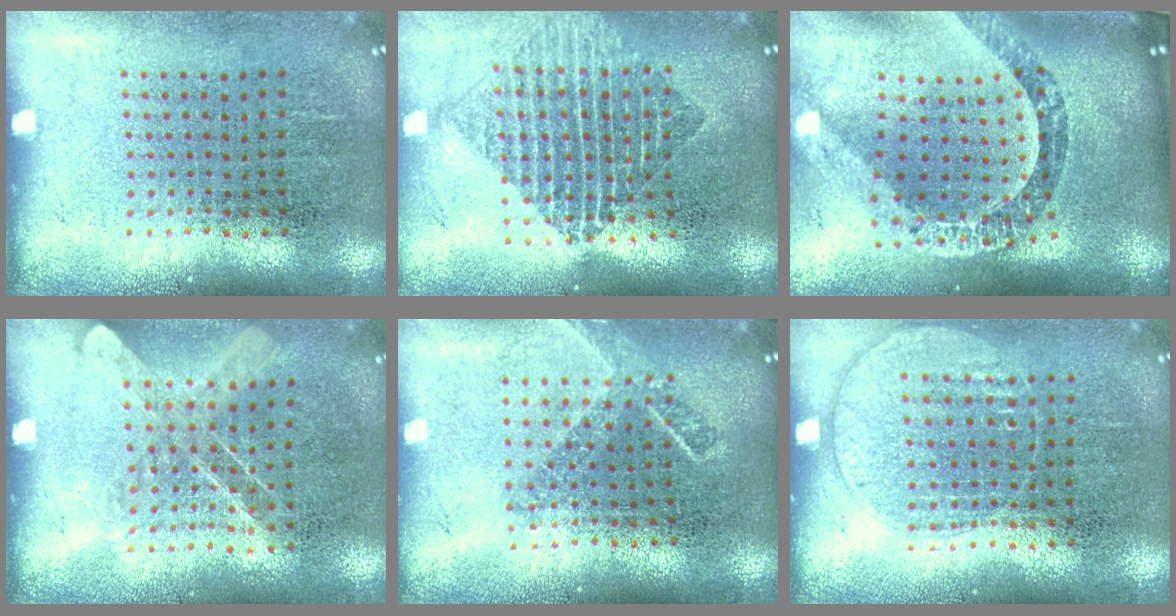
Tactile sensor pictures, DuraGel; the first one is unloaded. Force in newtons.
{"total": 1.8, "press": 1.5, "slide": 1.0}
{"total": 2.6, "press": 1.9, "slide": 1.7}
{"total": 1.3, "press": 1.0, "slide": 0.7}
{"total": 1.6, "press": 1.2, "slide": 1.1}
{"total": 1.0, "press": 0.9, "slide": 0.4}